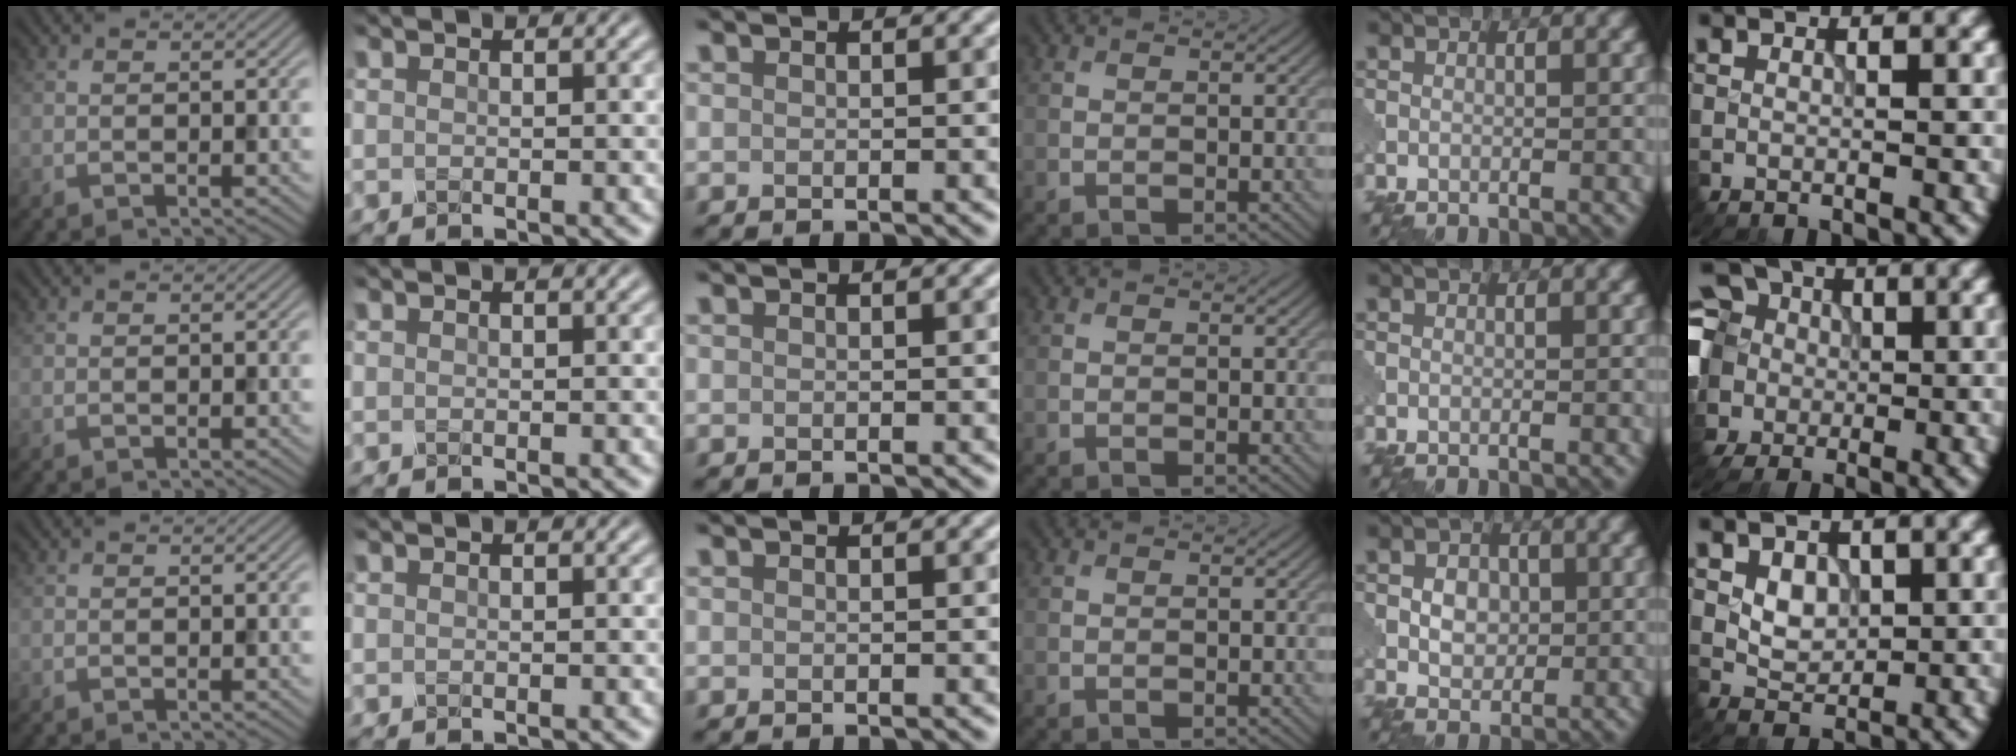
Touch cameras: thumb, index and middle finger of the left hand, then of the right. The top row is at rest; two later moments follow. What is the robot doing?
{"motion": "close", "object": "eyeshadow palette"}